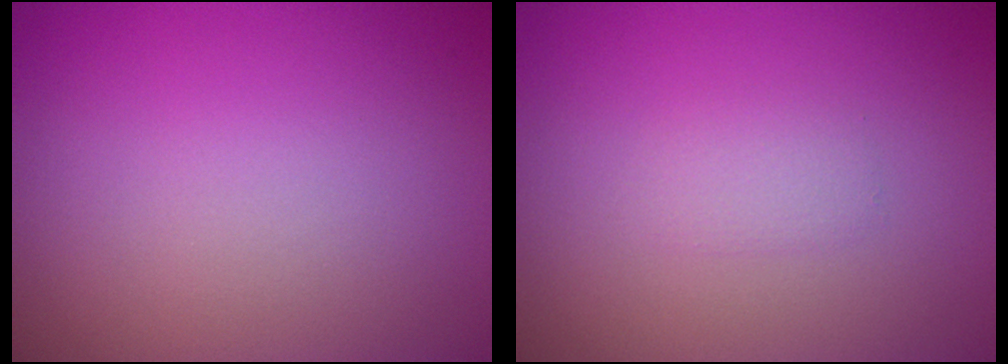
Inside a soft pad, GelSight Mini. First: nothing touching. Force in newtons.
{"total": 1.0, "press": 1.0, "slide": 0.0}